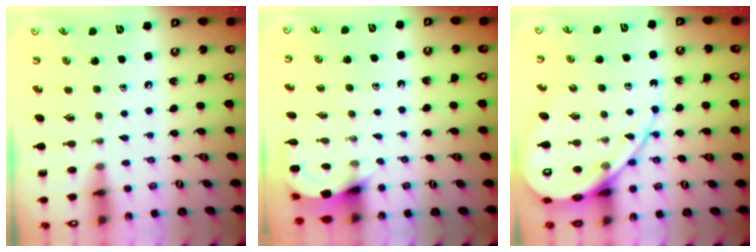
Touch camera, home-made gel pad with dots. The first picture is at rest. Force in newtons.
{"total": 5.1, "press": 5.1, "slide": 0.3}
{"total": 13.7, "press": 13.6, "slide": 1.4}